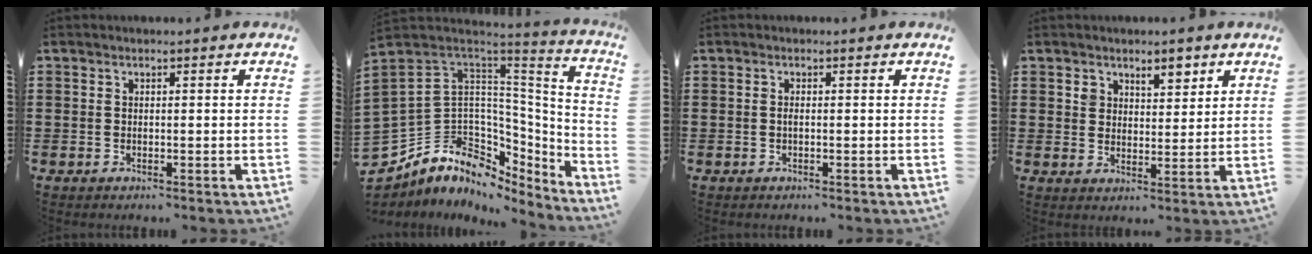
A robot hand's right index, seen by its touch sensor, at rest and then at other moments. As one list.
[{"total": 10.2, "force": [-1.3, 9.0, 4.5], "torque": [-0.135, -0.020, -0.018]}, {"total": 0.7, "force": [-0.2, 0.2, 0.7], "torque": [-0.015, -0.003, -0.003]}, {"total": 4.0, "force": [2.9, 2.5, 1.1], "torque": [-0.019, 0.005, 0.051]}]